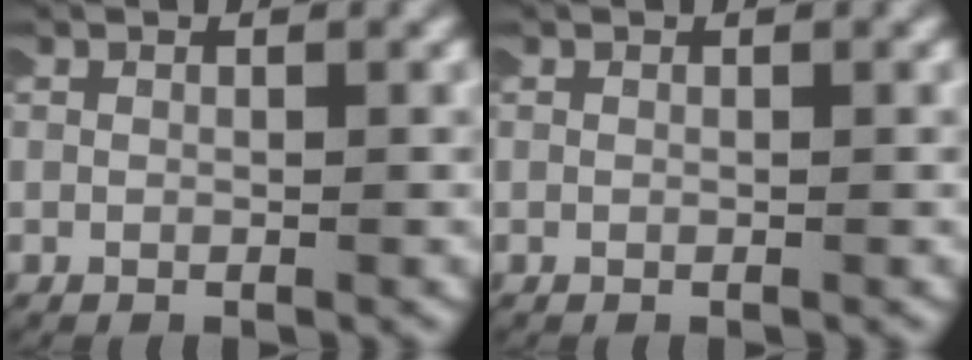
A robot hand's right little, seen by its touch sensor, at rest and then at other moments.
{"total": 0.0}